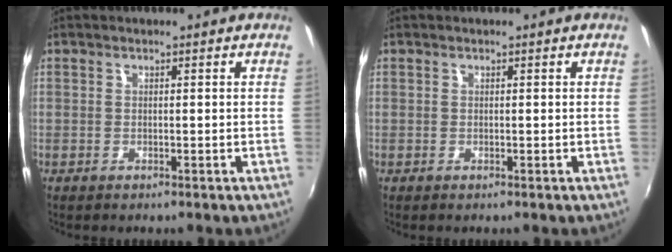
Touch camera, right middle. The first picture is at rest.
{"total": 0.0}